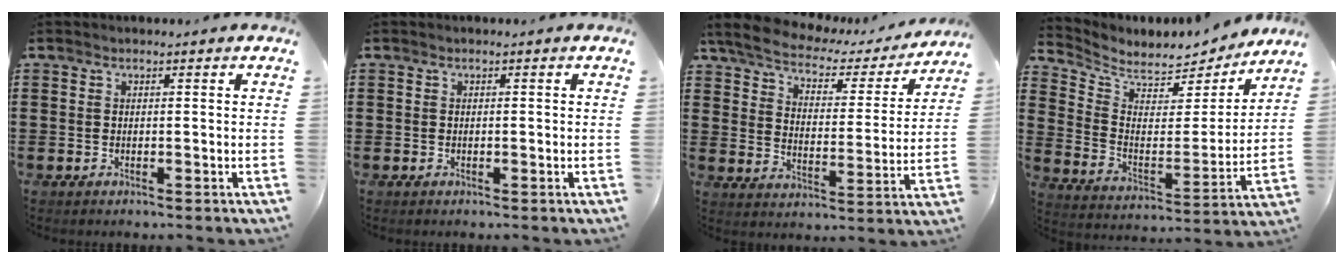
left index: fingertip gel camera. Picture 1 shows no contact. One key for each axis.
{"total": 0.0}
{"total": 4.7, "fx": 4.0, "fy": 1.6, "fz": 2.0, "tx": -0.061, "ty": -0.024, "tz": 0.062}
{"total": 5.6, "fx": 5.1, "fy": 2.2, "fz": 0.3, "tx": -0.047, "ty": -0.047, "tz": 0.087}